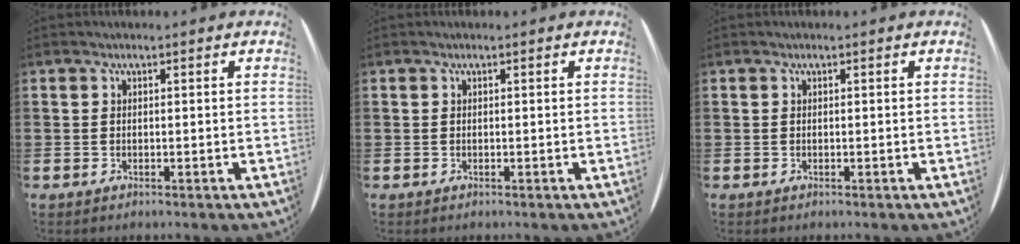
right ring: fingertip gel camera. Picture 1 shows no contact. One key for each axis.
{"total": 0.0}
{"total": 0.0}